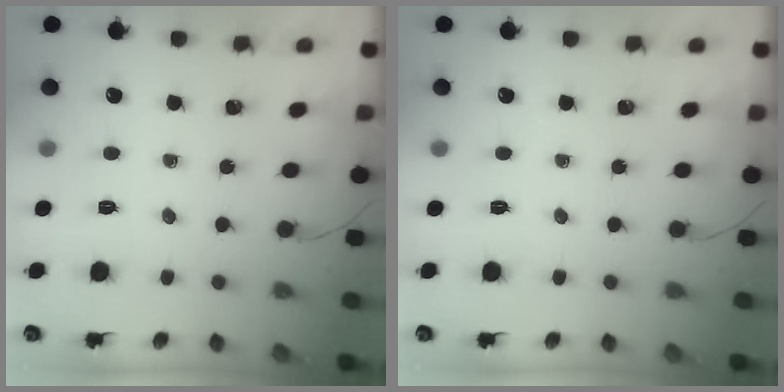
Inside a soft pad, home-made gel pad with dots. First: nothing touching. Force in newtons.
{"total": 0.0}